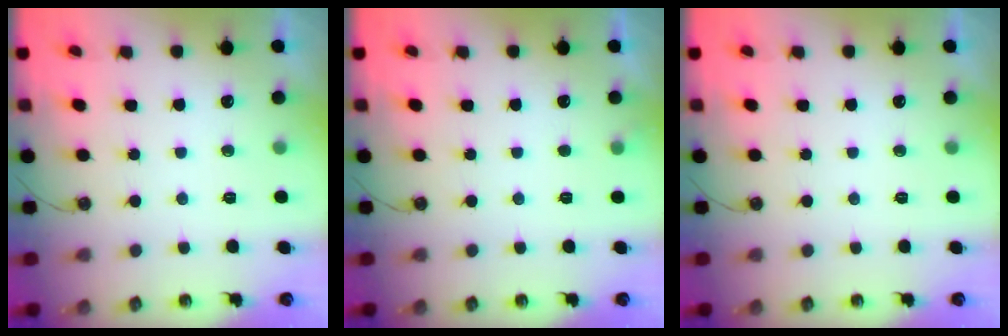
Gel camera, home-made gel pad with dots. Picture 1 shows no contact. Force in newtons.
{"total": 2.6, "press": 2.6, "slide": 0.4}
{"total": 0.0}